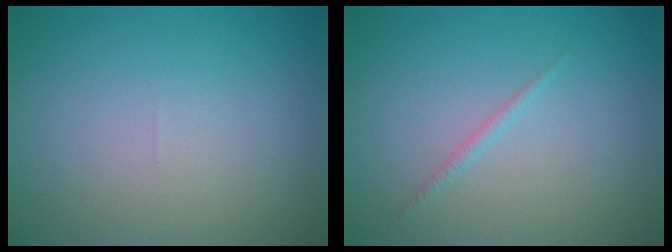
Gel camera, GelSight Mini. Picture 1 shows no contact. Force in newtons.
{"total": 0.7, "press": 0.7, "slide": 0.0}